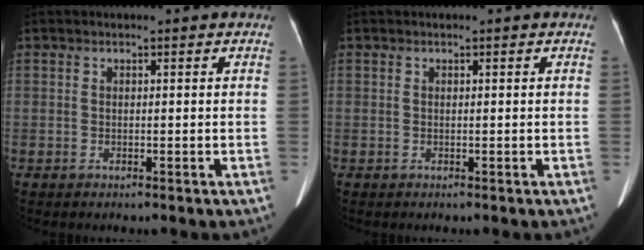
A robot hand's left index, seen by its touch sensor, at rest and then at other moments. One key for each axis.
{"total": 0.0}